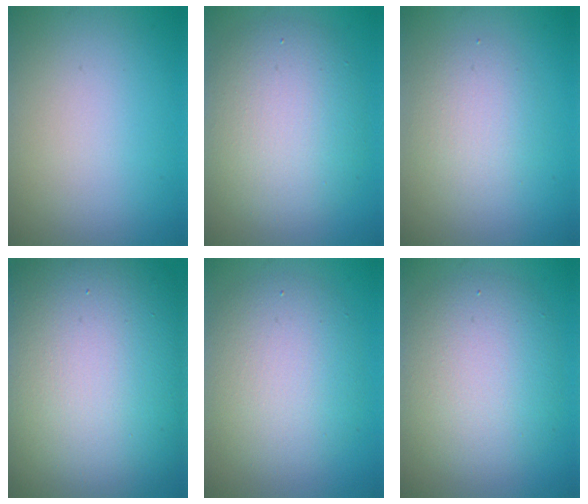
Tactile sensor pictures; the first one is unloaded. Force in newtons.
{"total": 7.1, "press": 7.1, "slide": 0.1}
{"total": 2.7, "press": 2.7, "slide": 0.1}
{"total": 18.8, "press": 18.7, "slide": 1.6}
{"total": 5.9, "press": 5.9, "slide": 0.2}
{"total": 6.5, "press": 6.5, "slide": 0.5}